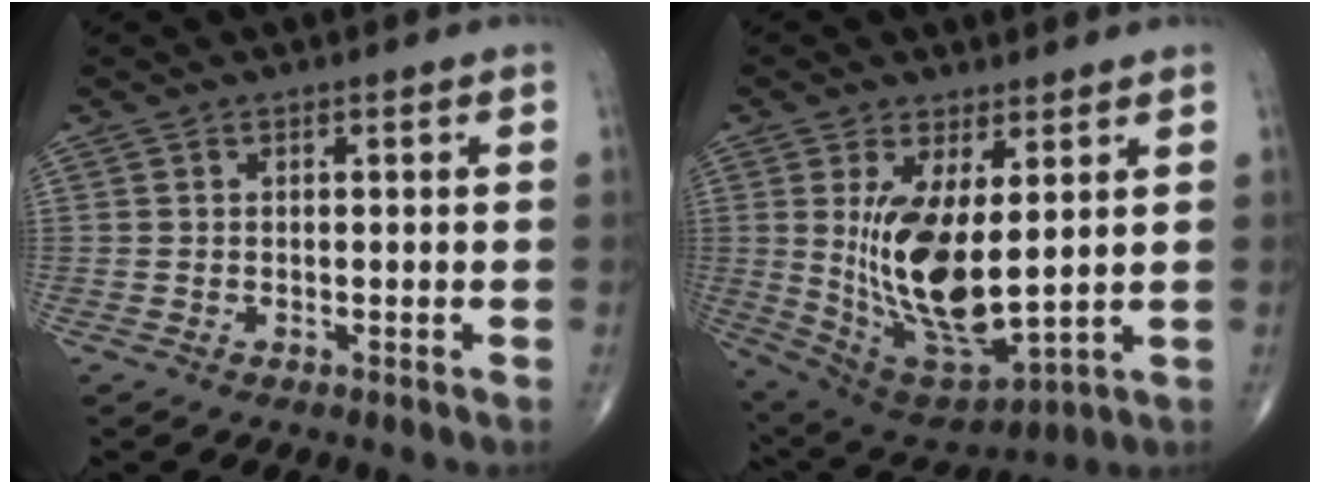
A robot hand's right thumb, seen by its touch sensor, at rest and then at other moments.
{"total": 16.4, "force": [2.2, 6.9, 14.7], "torque": [-0.266, -0.031, 0.067]}